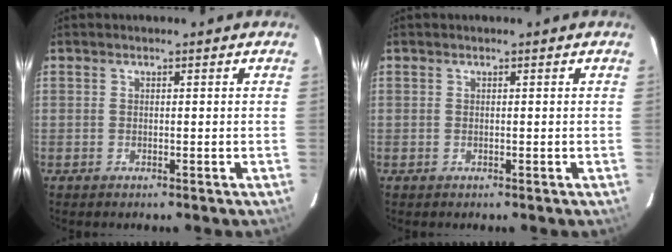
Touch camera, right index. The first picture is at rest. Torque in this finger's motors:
{"motor_torque": [0.02, 0.06, 0.00, 0.00]}